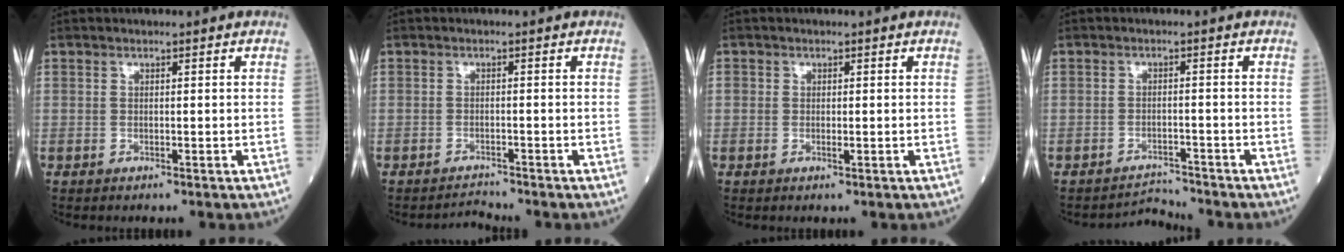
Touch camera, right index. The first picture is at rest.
{"total": 1.7, "force": [-1.5, -0.5, -0.5], "torque": [0.010, -0.014, -0.022]}
{"total": 1.1, "force": [-0.1, 0.8, 0.8], "torque": [-0.011, 0.000, -0.004]}
{"total": 2.7, "force": [-2.4, -0.4, -1.1], "torque": [0.020, -0.005, -0.034]}